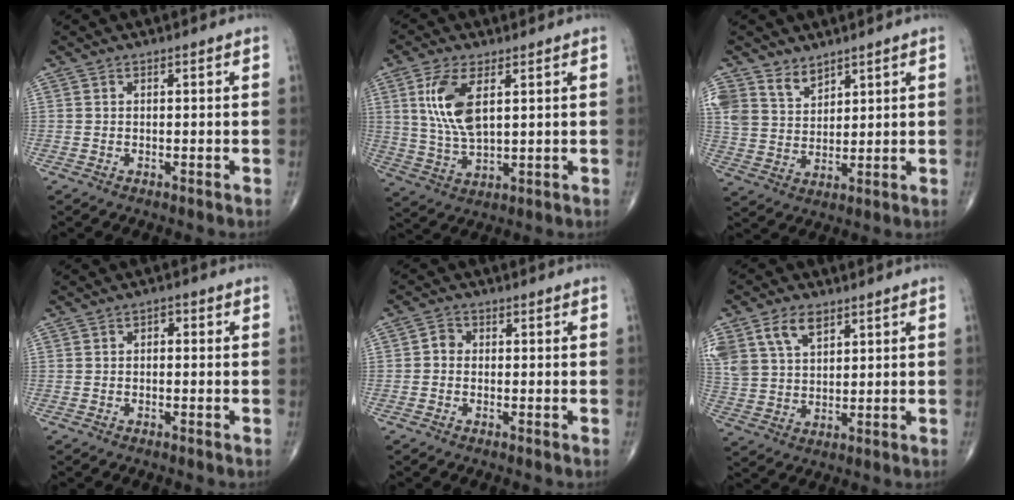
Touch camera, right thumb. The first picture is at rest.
{"total": 10.1, "force": [3.2, 4.4, 8.5], "torque": [-0.178, -0.014, 0.068]}
{"total": 7.4, "force": [5.4, 4.6, 2.1], "torque": [-0.021, -0.031, 0.115]}
{"total": 1.6, "force": [0.1, 1.0, 1.2], "torque": [-0.007, 0.005, -0.005]}
{"total": 2.0, "force": [-0.3, 1.7, 1.0], "torque": [-0.006, 0.005, -0.013]}
{"total": 11.1, "force": [5.9, 6.9, 6.5], "torque": [-0.130, -0.011, 0.120]}